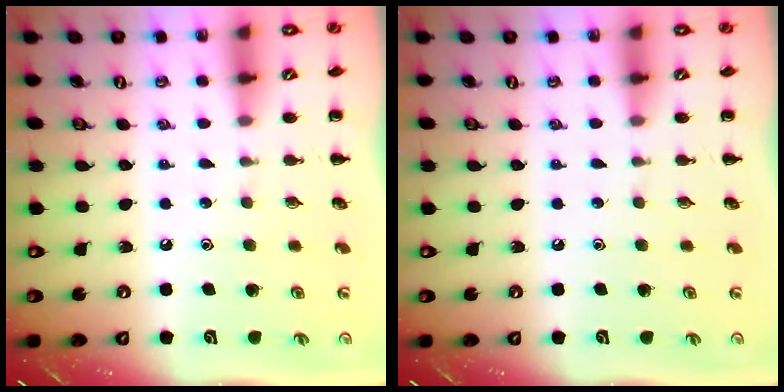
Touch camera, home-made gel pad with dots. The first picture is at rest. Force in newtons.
{"total": 0.0}